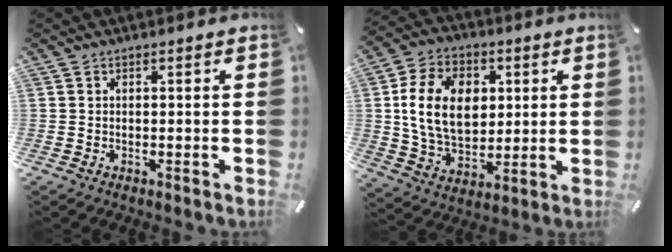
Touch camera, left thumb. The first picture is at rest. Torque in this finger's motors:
{"motor_torque": [2.41, 2.60, 1.48, -1.29, 0.28]}